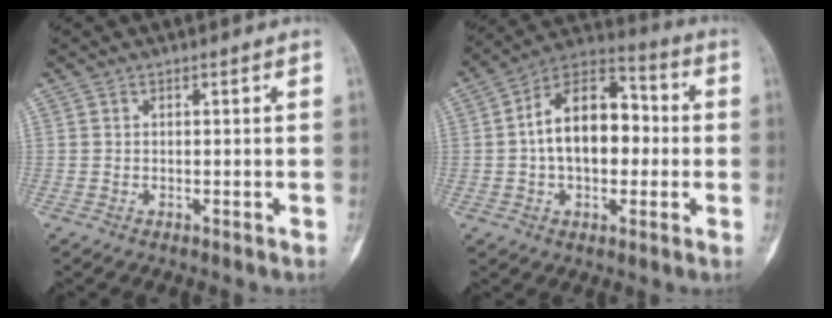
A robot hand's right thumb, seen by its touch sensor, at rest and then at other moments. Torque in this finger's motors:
{"motor_torque": [1.25, 1.16, 0.43, -0.21, 0.48]}